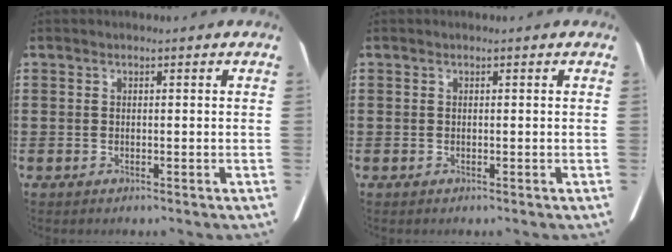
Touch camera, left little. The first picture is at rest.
{"total": 0.0}